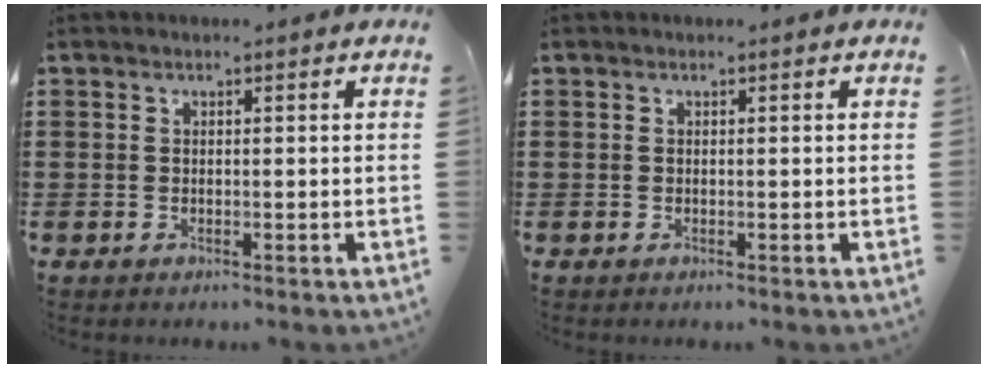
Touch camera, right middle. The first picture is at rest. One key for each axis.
{"total": 0.0}